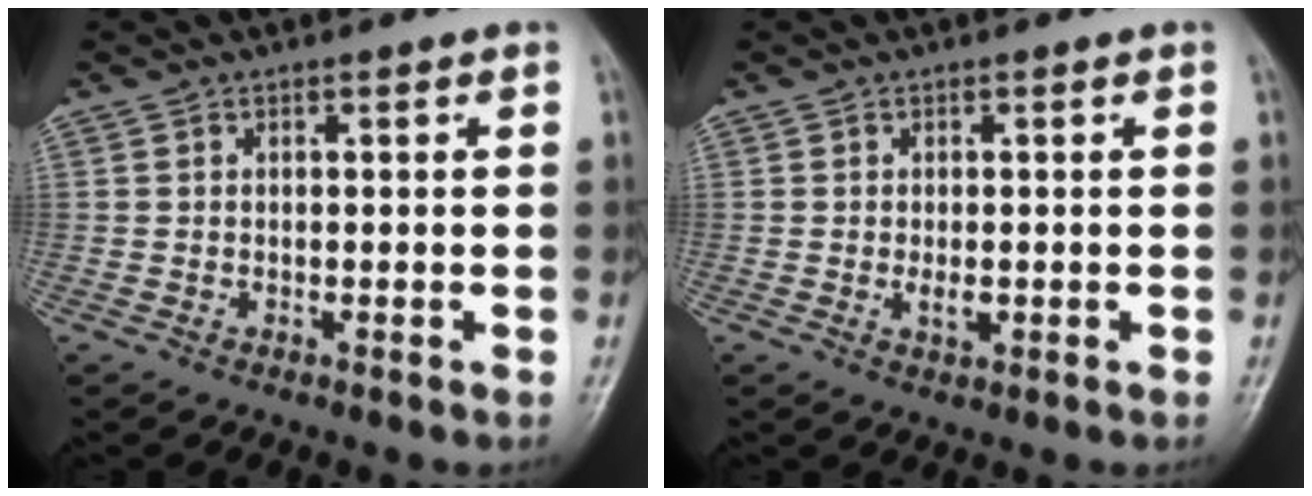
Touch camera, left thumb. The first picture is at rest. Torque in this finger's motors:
{"motor_torque": [0.08, 0.37, 0.33, 0.24, 0.00]}